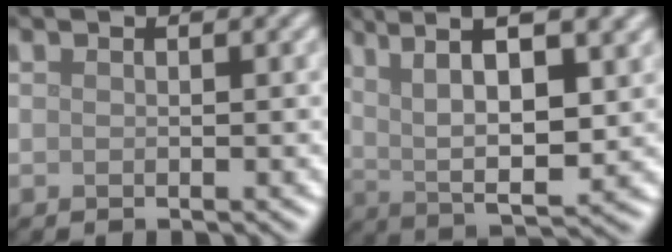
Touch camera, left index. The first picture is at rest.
{"total": 9.3, "force": [3.8, 2.5, 8.1], "torque": [-0.146, 0.006, 0.070]}